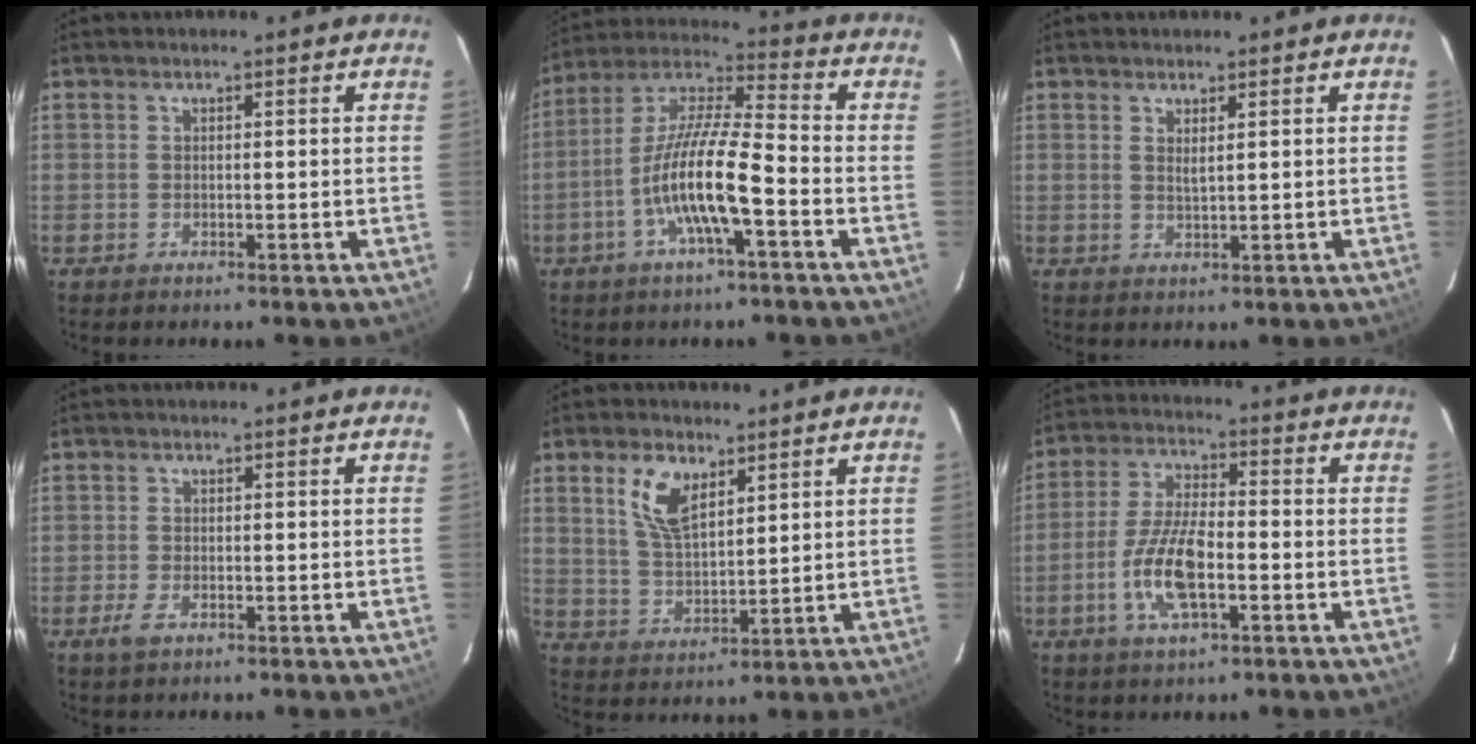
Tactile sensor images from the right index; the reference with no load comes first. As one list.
[{"total": 13.0, "force": [-4.7, 1.8, 12.0], "torque": [-0.238, 0.003, -0.096]}, {"total": 1.6, "force": [0.8, 0.2, 1.3], "torque": [-0.024, -0.001, 0.013]}, {"total": 2.6, "force": [-1.4, 1.1, 1.8], "torque": [-0.041, -0.005, -0.026]}, {"total": 8.2, "force": [4.2, 4.0, 5.8], "torque": [-0.113, 0.008, 0.086]}, {"total": 10.5, "force": [-3.5, 3.5, 9.3], "torque": [-0.194, 0.000, -0.068]}]